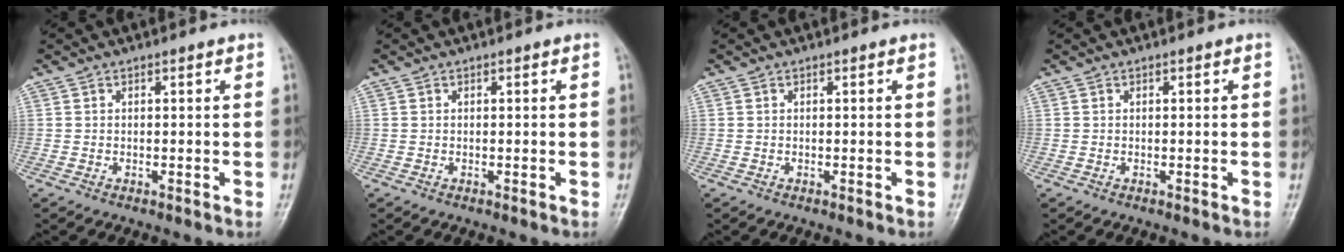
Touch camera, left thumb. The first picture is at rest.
{"total": 0.0}
{"total": 0.0}
{"total": 0.0}